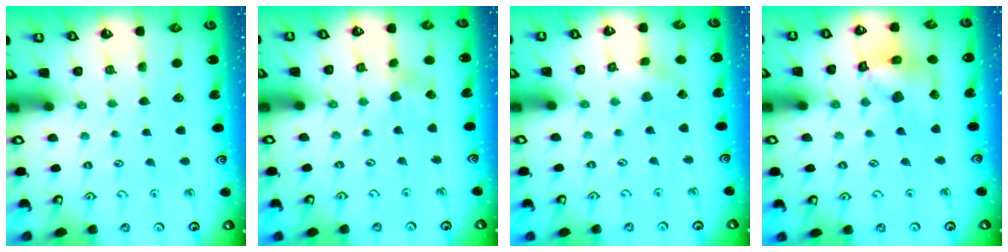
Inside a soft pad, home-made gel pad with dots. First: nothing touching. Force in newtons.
{"total": 5.1, "press": 5.1, "slide": 0.5}
{"total": 2.4, "press": 2.4, "slide": 0.2}
{"total": 14.0, "press": 13.9, "slide": 1.9}